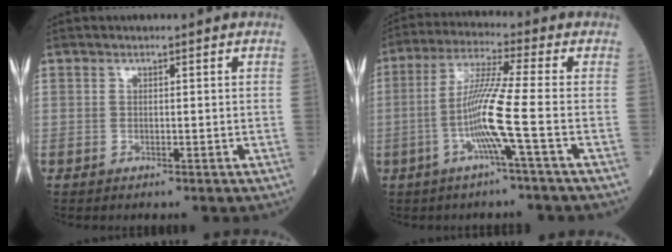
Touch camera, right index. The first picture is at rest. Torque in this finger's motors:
{"motor_torque": [0.22, -0.14, 0.19, 0.19]}